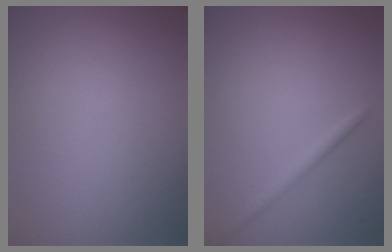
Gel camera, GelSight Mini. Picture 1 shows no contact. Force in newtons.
{"total": 1.3, "press": 1.3, "slide": 0.0}